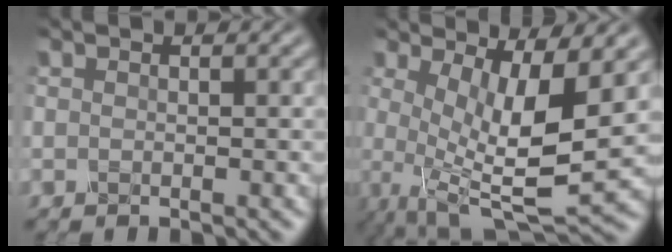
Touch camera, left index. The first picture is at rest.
{"total": 8.9, "force": [-0.2, 2.8, 8.5], "torque": [-0.157, -0.022, 0.008]}